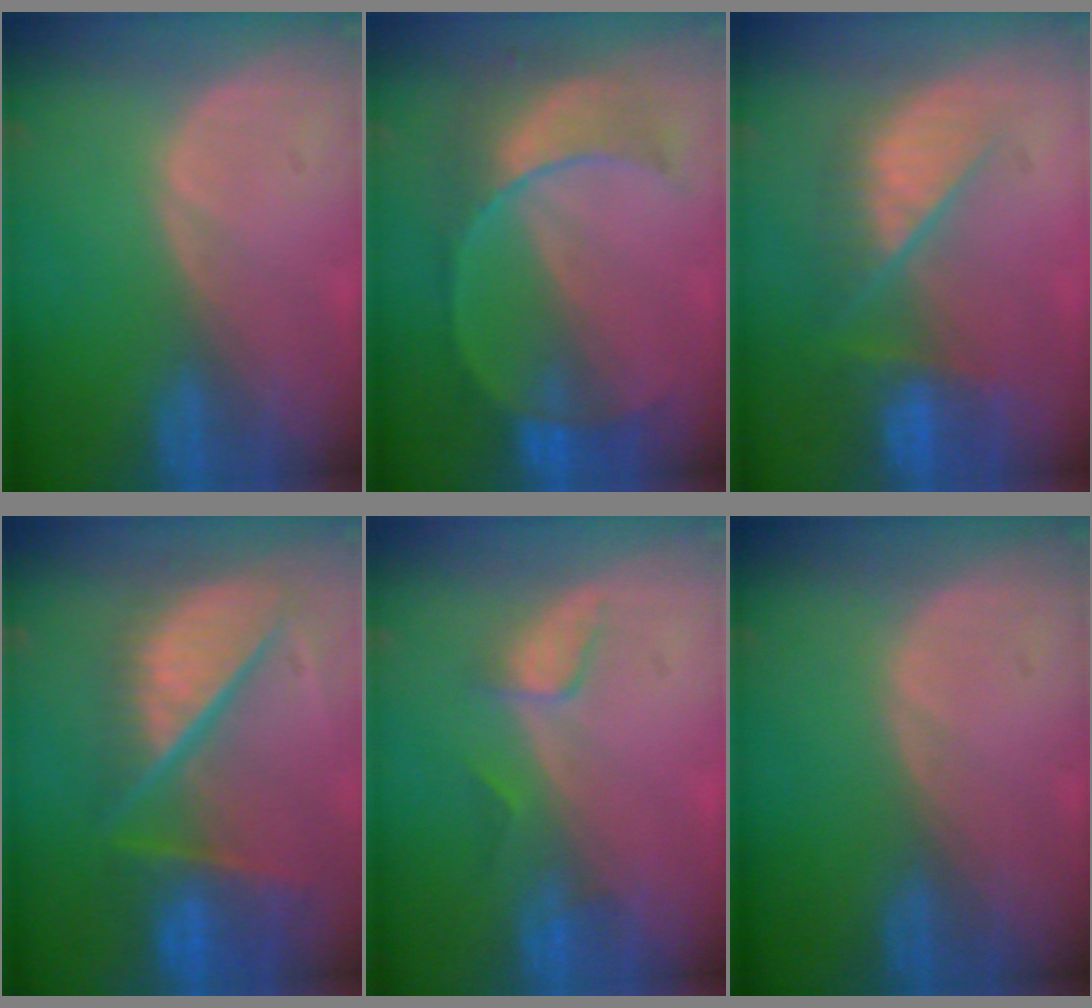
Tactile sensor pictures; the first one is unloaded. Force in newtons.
{"total": 7.7, "press": 7.7, "slide": 0.7}
{"total": 9.4, "press": 7.9, "slide": 5.0}
{"total": 11.8, "press": 9.8, "slide": 6.5}
{"total": 2.8, "press": 2.7, "slide": 0.4}
{"total": 0.0}